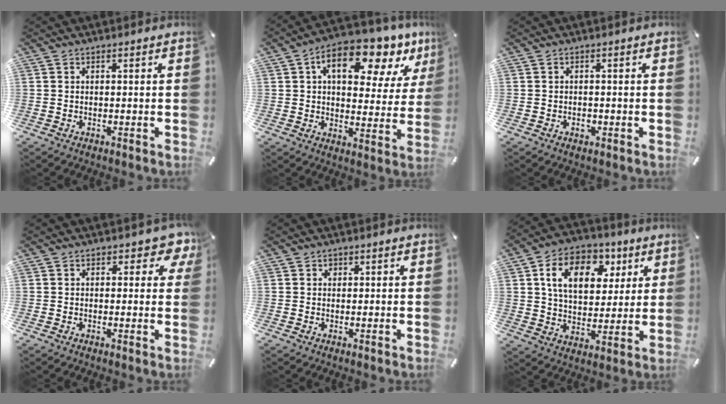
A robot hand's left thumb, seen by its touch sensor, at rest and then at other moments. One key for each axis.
{"total": 15.1, "fx": 8.0, "fy": 8.1, "fz": 10.0, "tx": -0.140, "ty": -0.038, "tz": 0.129}
{"total": 1.2, "fx": -0.3, "fy": 0.9, "fz": 0.7, "tx": -0.013, "ty": 0.002, "tz": -0.007}
{"total": 4.7, "fx": 2.1, "fy": 2.8, "fz": 3.1, "tx": -0.028, "ty": -0.004, "tz": 0.028}
{"total": 0.8, "fx": 0.3, "fy": 0.8, "fz": 0.1, "tx": 0.008, "ty": 0.001, "tz": 0.003}
{"total": 13.6, "fx": 5.4, "fy": 9.8, "fz": 7.8, "tx": -0.123, "ty": -0.009, "tz": 0.097}